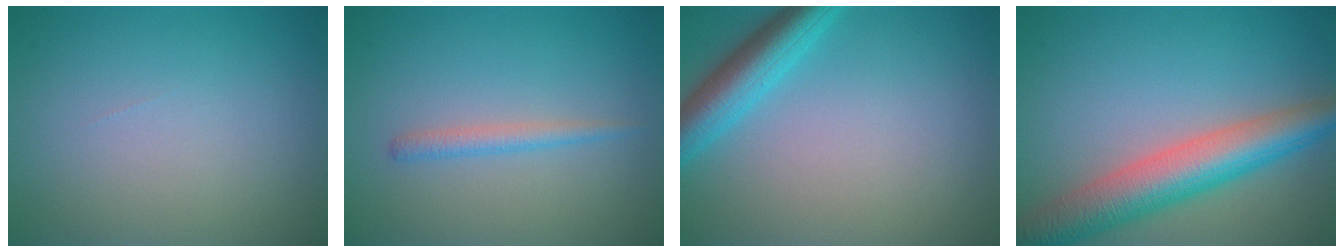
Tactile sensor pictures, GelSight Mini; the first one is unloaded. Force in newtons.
{"total": 1.5, "press": 1.5, "slide": 0.1}
{"total": 4.6, "press": 4.6, "slide": 0.2}
{"total": 7.5, "press": 7.4, "slide": 0.4}